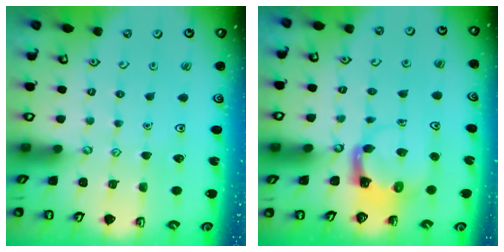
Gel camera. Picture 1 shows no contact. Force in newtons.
{"total": 3.8, "press": 3.7, "slide": 0.6}